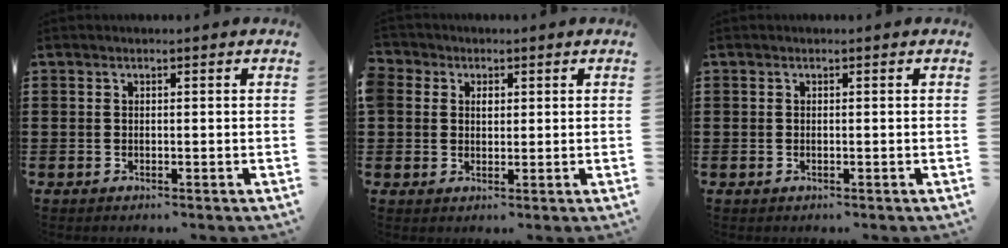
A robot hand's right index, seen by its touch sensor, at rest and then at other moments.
{"total": 2.7, "force": [1.0, 2.4, 0.3], "torque": [-0.020, 0.014, 0.016]}
{"total": 0.0}